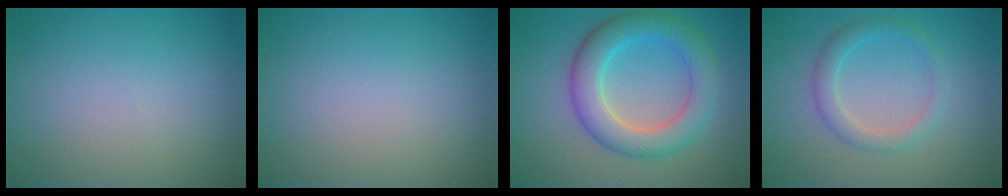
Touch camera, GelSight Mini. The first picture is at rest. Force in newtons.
{"total": 0.0}
{"total": 6.3, "press": 6.3, "slide": 0.2}
{"total": 2.4, "press": 2.4, "slide": 0.1}